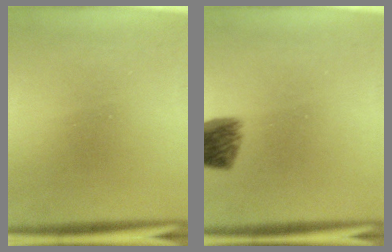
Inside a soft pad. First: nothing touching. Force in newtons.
{"total": 6.7}